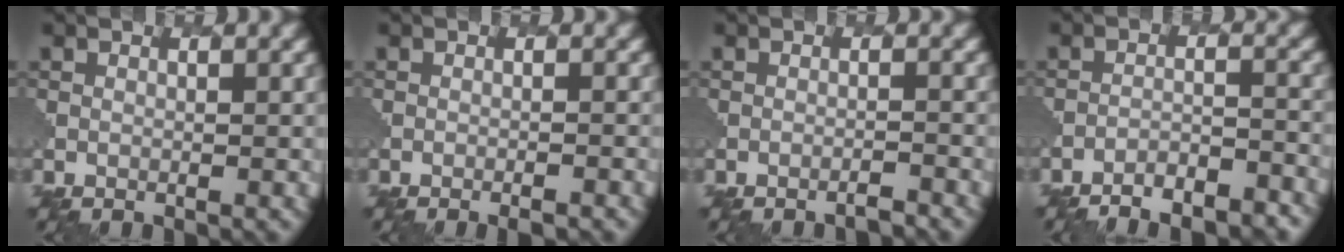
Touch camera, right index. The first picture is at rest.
{"total": 1.8, "force": [-1.3, 0.5, 1.1], "torque": [-0.002, 0.010, -0.021]}
{"total": 1.4, "force": [-1.3, 0.1, 0.6], "torque": [0.000, 0.002, -0.029]}
{"total": 6.2, "force": [-5.7, 1.4, 2.1], "torque": [-0.036, -0.003, -0.082]}